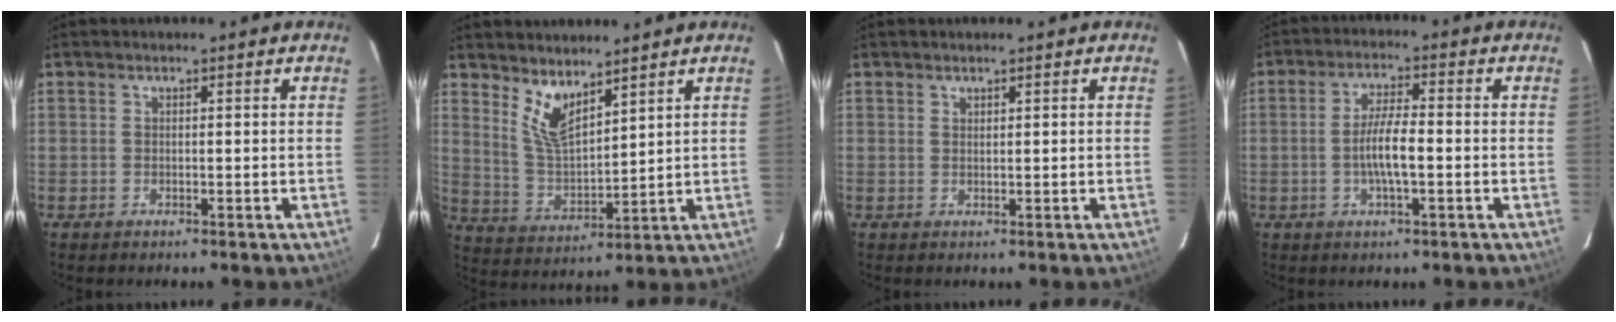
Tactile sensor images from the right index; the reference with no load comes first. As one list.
[{"total": 7.5, "force": [5.4, 2.6, 4.5], "torque": [-0.086, -0.010, 0.115]}, {"total": 0.5, "force": [0.5, 0.2, 0.0], "torque": [0.001, 0.000, 0.010]}, {"total": 6.0, "force": [-1.3, 1.1, 5.8], "torque": [-0.110, 0.002, -0.023]}]